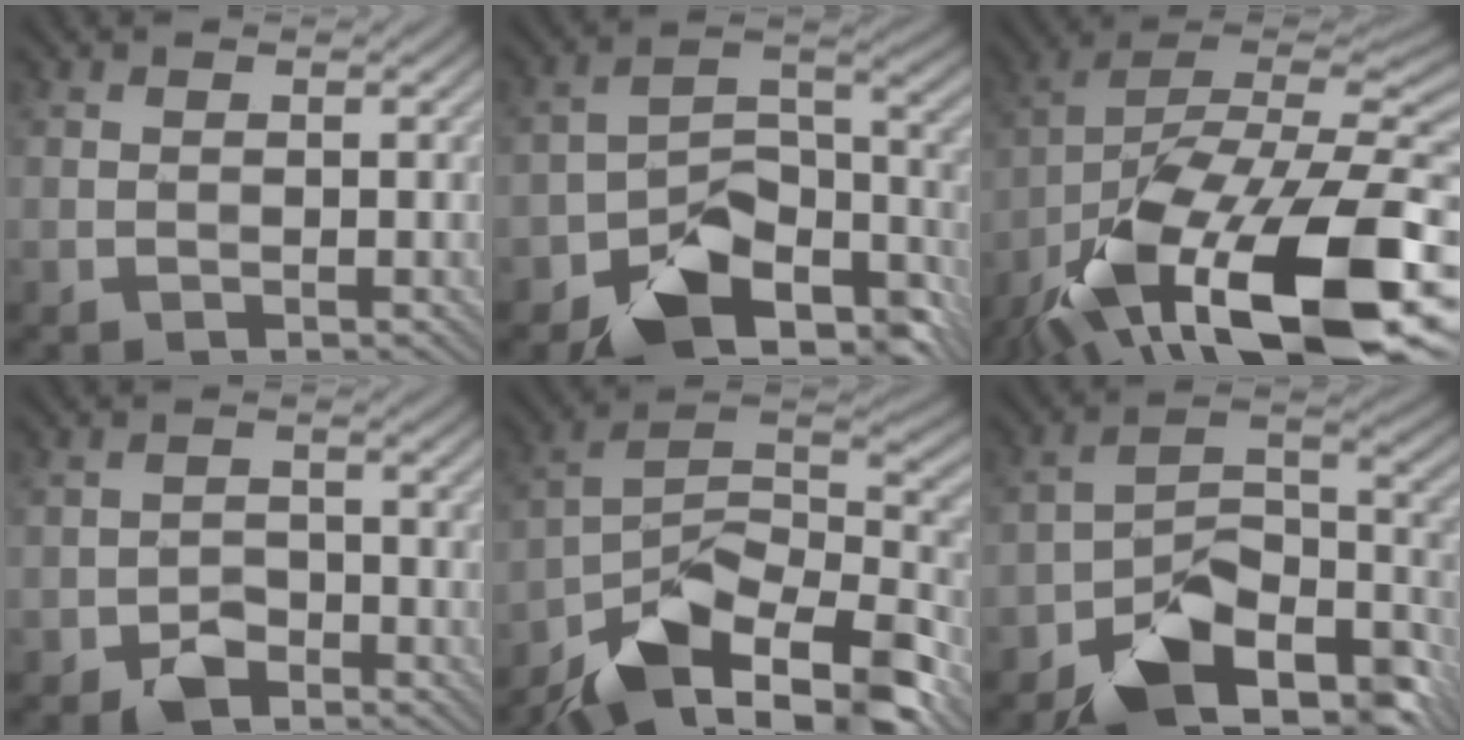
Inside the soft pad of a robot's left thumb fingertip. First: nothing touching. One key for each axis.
{"total": 13.3, "fx": -8.6, "fy": 7.0, "fz": 7.3, "tx": -0.115, "ty": -0.012, "tz": -0.153}
{"total": 20.6, "fx": -10.5, "fy": 9.2, "fz": 15.2, "tx": -0.284, "ty": -0.018, "tz": -0.167}
{"total": 3.2, "fx": -2.2, "fy": 2.0, "fz": 1.3, "tx": -0.019, "ty": 0.000, "tz": -0.047}
{"total": 15.0, "fx": -10.7, "fy": 5.8, "fz": 8.9, "tx": -0.177, "ty": -0.004, "tz": -0.189}
{"total": 14.1, "fx": -9.5, "fy": 6.4, "fz": 8.2, "tx": -0.129, "ty": -0.008, "tz": -0.173}